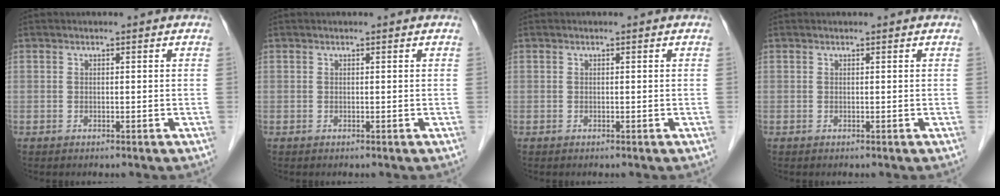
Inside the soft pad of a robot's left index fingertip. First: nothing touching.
{"total": 0.0}
{"total": 0.0}
{"total": 0.0}